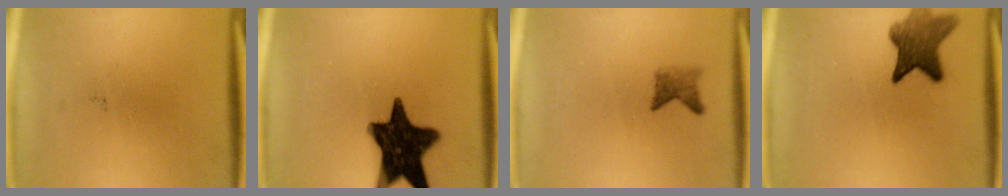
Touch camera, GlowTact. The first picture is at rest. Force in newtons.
{"total": 16.4}
{"total": 2.0}
{"total": 7.1}